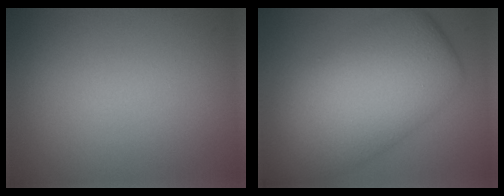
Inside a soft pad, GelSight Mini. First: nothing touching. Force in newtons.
{"total": 11.1, "press": 11.1, "slide": 0.5}